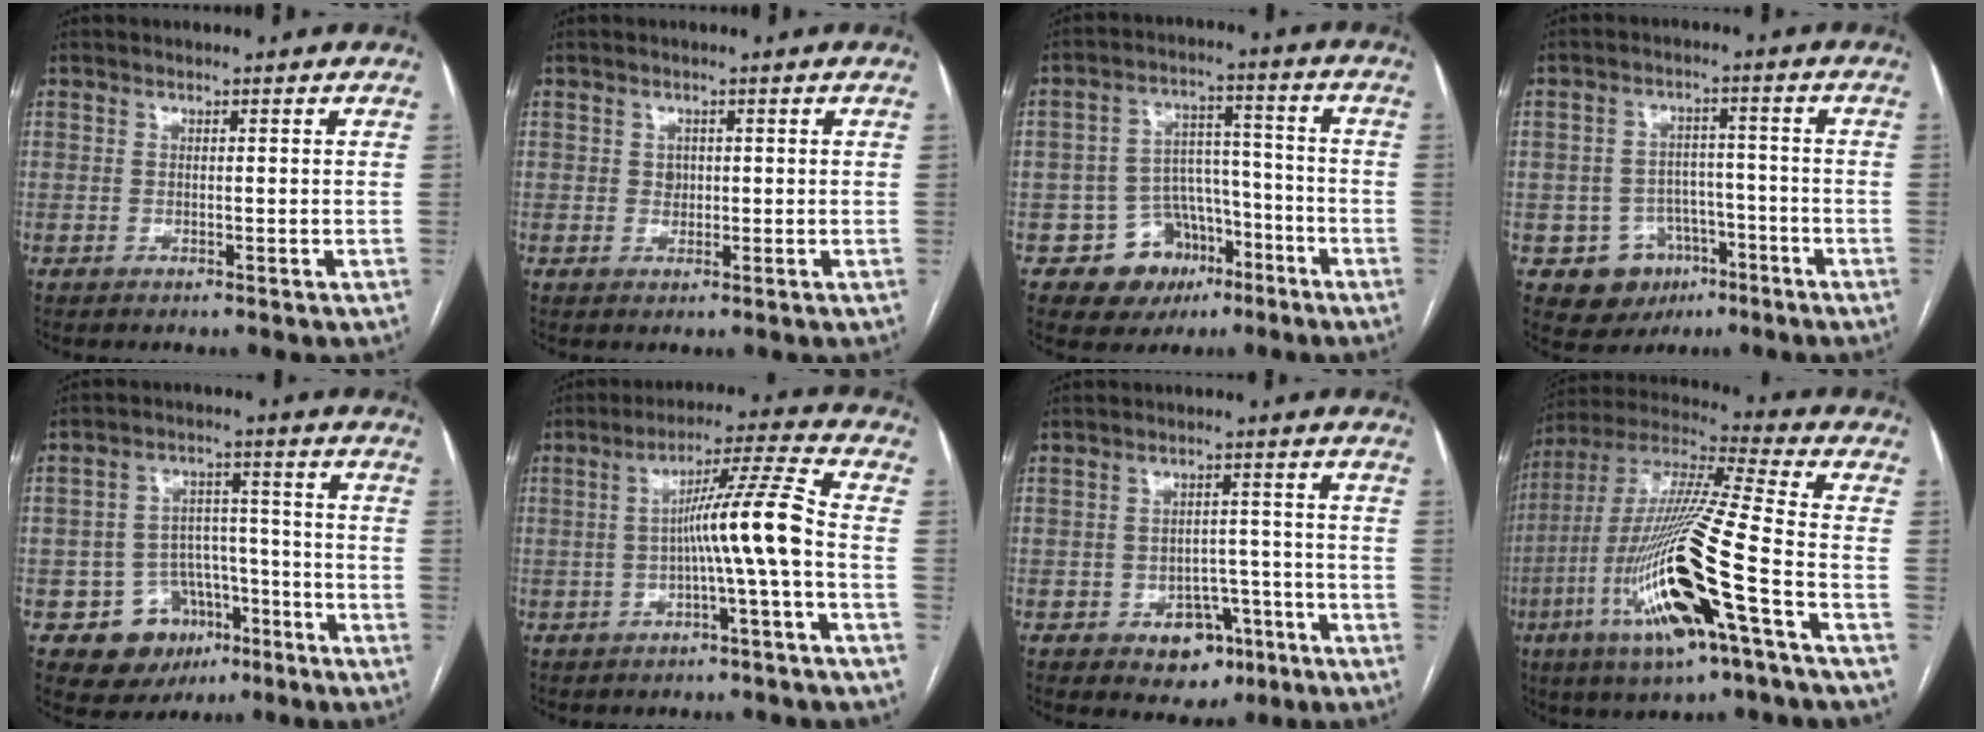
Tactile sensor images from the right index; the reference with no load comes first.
{"total": 1.4, "force": [0.2, 1.3, 0.7], "torque": [-0.009, 0.000, 0.005]}
{"total": 9.4, "force": [-4.9, 7.6, 2.6], "torque": [-0.023, 0.035, -0.067]}
{"total": 7.9, "force": [-3.6, 6.9, 1.5], "torque": [-0.016, 0.016, -0.043]}
{"total": 10.0, "force": [-5.3, 8.0, 3.0], "torque": [-0.031, 0.038, -0.071]}
{"total": 9.0, "force": [-1.6, -1.5, 8.7], "torque": [-0.141, 0.021, -0.028]}
{"total": 6.7, "force": [-3.5, 4.6, 3.4], "torque": [-0.036, 0.018, -0.044]}
{"total": 21.8, "force": [-7.7, 1.2, 20.3], "torque": [-0.422, -0.024, -0.146]}